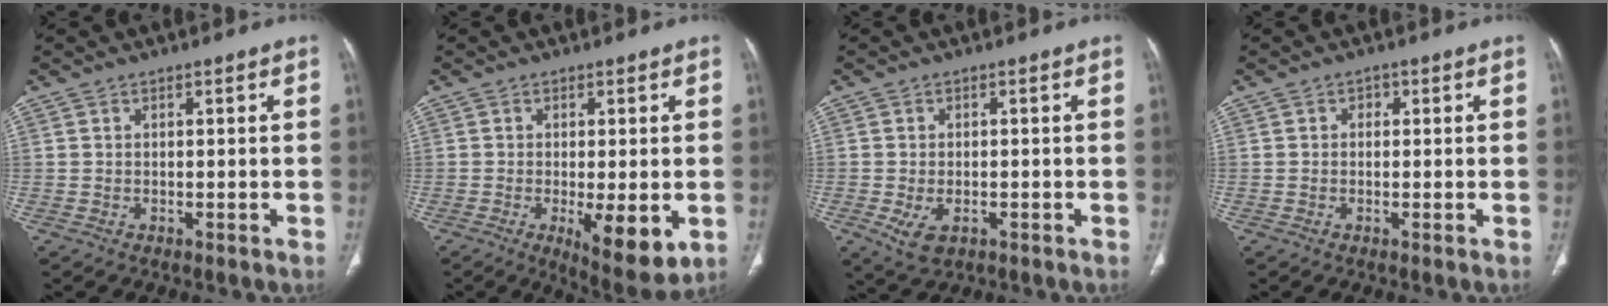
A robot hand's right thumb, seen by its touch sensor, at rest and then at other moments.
{"total": 9.8, "force": [-2.5, 3.0, 8.9], "torque": [-0.127, -0.023, -0.031]}
{"total": 4.8, "force": [-1.6, 2.8, 3.6], "torque": [-0.068, -0.001, -0.017]}
{"total": 1.0, "force": [0.1, 0.9, 0.5], "torque": [0.003, 0.004, -0.004]}